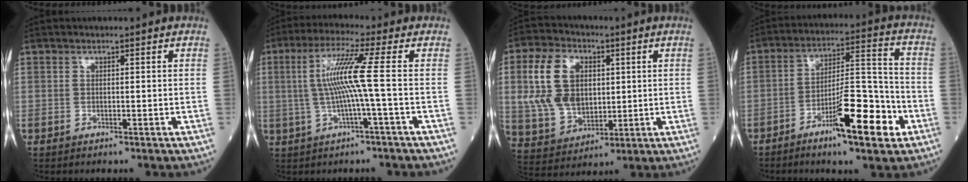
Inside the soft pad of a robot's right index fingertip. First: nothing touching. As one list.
[{"total": 7.9, "force": [0.2, -1.4, 7.7], "torque": [-0.157, 0.012, 0.010]}, {"total": 12.3, "force": [2.8, 8.2, 8.6], "torque": [-0.201, 0.022, 0.063]}, {"total": 12.9, "force": [-6.1, 2.1, 11.1], "torque": [-0.180, 0.005, -0.098]}]